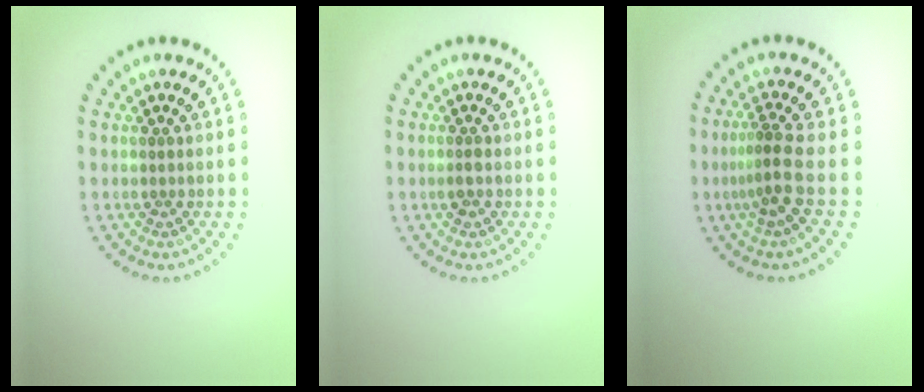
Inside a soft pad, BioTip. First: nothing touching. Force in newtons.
{"total": 0.9, "press": 0.9, "slide": 0.1}
{"total": 2.8, "press": 1.8, "slide": 2.2}